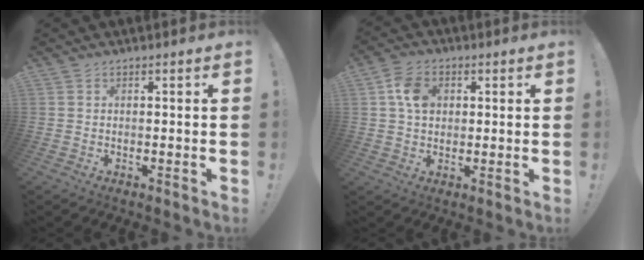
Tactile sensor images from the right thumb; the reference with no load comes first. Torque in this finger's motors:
{"motor_torque": [0.95, 0.99, 0.39, -0.38, 0.05]}